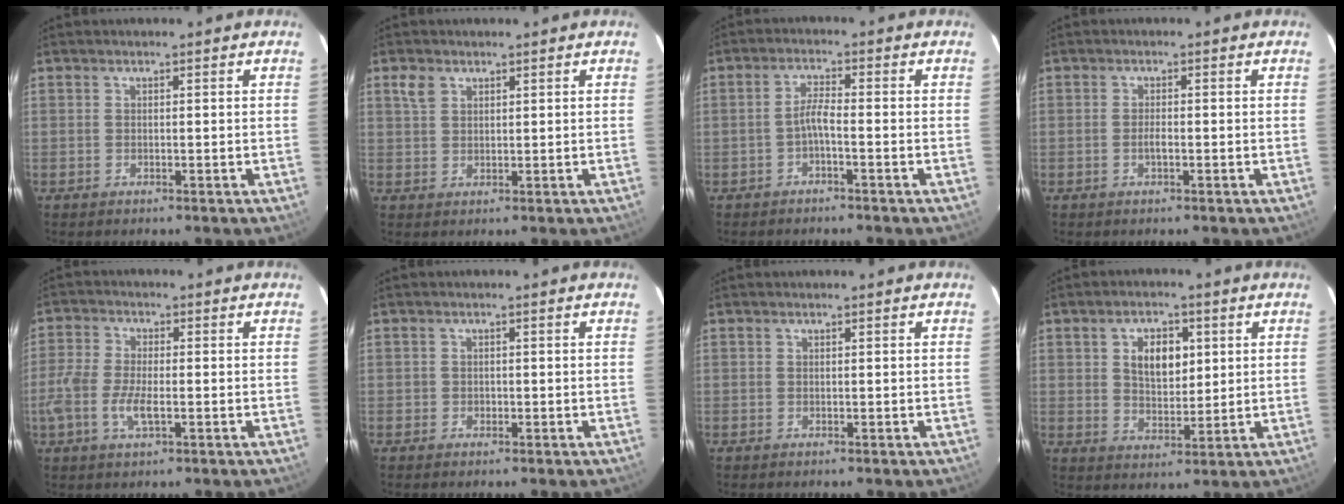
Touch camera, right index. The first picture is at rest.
{"total": 2.9, "force": [1.6, 2.0, 1.5], "torque": [-0.028, 0.007, 0.032]}
{"total": 2.6, "force": [-1.5, 0.2, 2.1], "torque": [-0.047, 0.007, -0.030]}
{"total": 1.4, "force": [-0.6, 0.5, 1.2], "torque": [-0.025, 0.002, -0.011]}
{"total": 6.3, "force": [-2.3, 2.4, 5.3], "torque": [-0.121, -0.002, -0.049]}
{"total": 1.2, "force": [-0.6, 1.0, 0.1], "torque": [0.000, 0.002, -0.008]}
{"total": 0.0}
{"total": 7.2, "force": [2.1, 4.3, 5.4], "torque": [-0.092, 0.010, 0.042]}